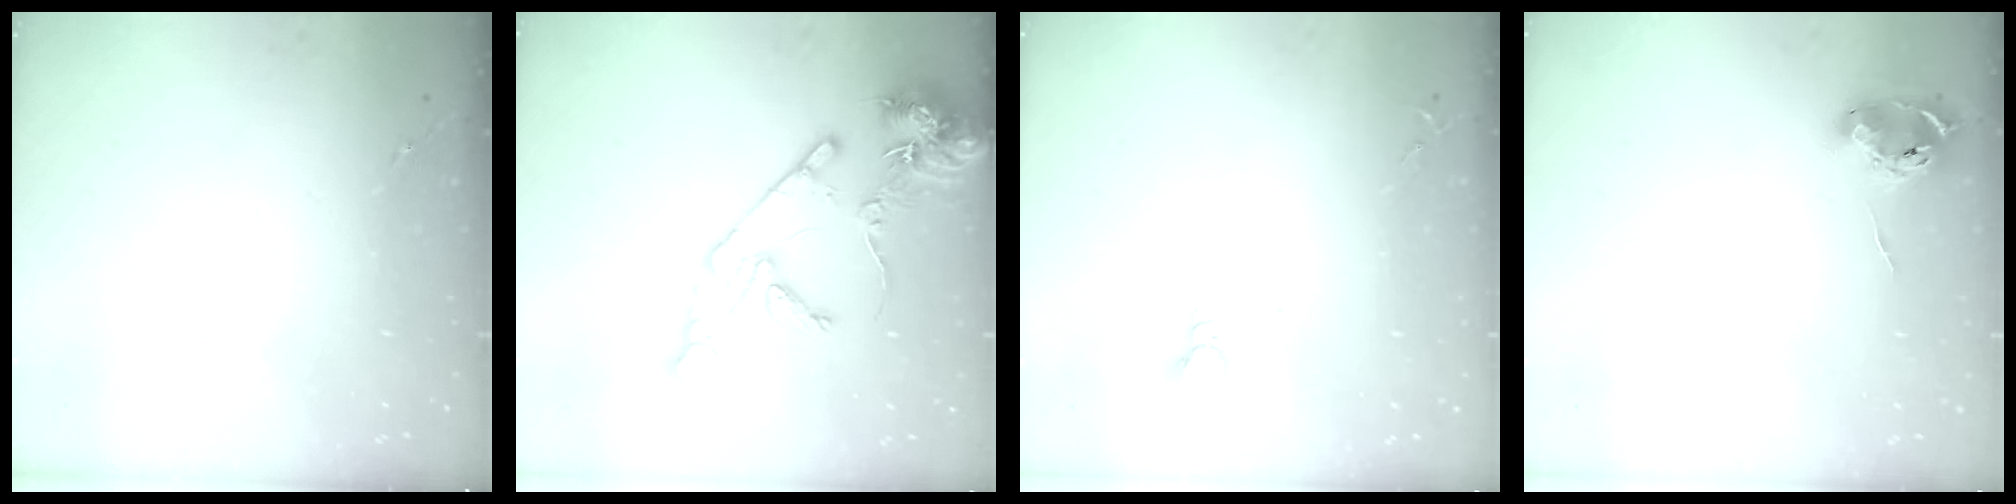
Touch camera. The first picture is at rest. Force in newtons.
{"total": 15.4, "press": 15.2, "slide": 2.2}
{"total": 3.0, "press": 3.0, "slide": 0.3}
{"total": 7.7, "press": 7.7, "slide": 0.7}